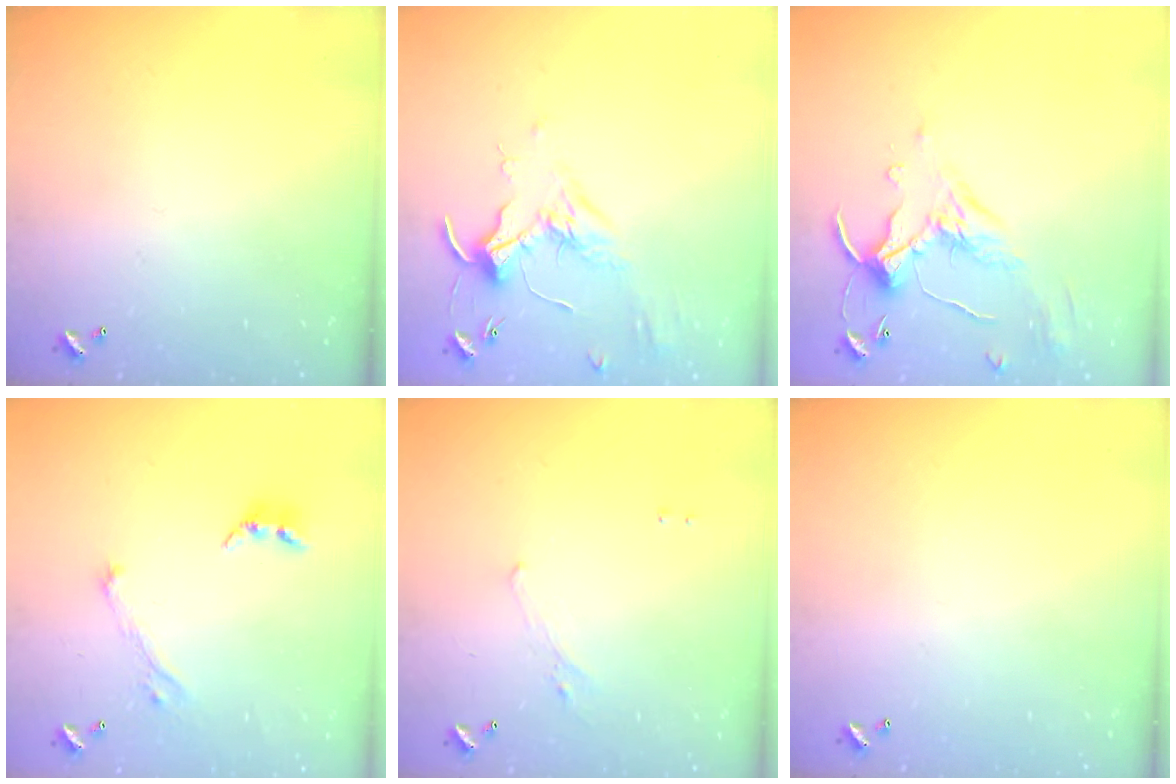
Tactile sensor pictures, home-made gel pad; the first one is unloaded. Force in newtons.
{"total": 1.8, "press": 1.8, "slide": 0.4}
{"total": 1.1, "press": 0.5, "slide": 1.0}
{"total": 2.9, "press": 2.8, "slide": 0.8}
{"total": 1.2, "press": 0.9, "slide": 0.8}
{"total": 0.0}